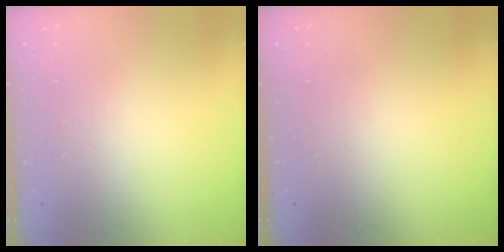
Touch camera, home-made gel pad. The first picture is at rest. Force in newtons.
{"total": 0.0}